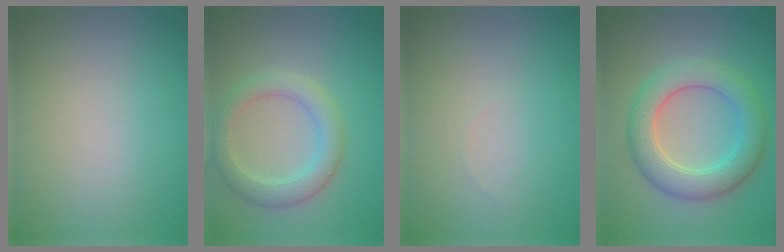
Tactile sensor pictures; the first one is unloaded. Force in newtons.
{"total": 4.0, "press": 4.0, "slide": 0.2}
{"total": 0.0}
{"total": 6.1, "press": 6.1, "slide": 0.1}